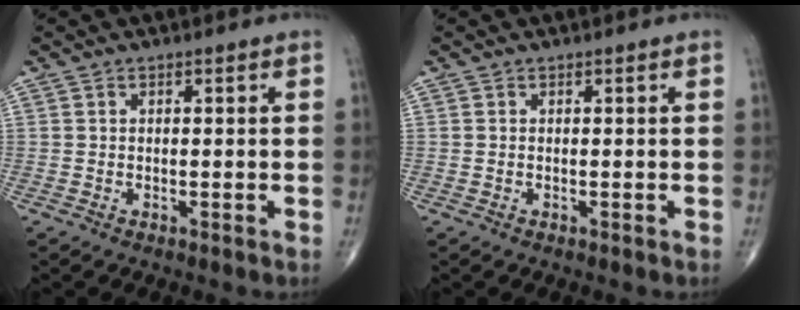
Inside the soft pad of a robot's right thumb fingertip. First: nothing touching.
{"total": 0.0}